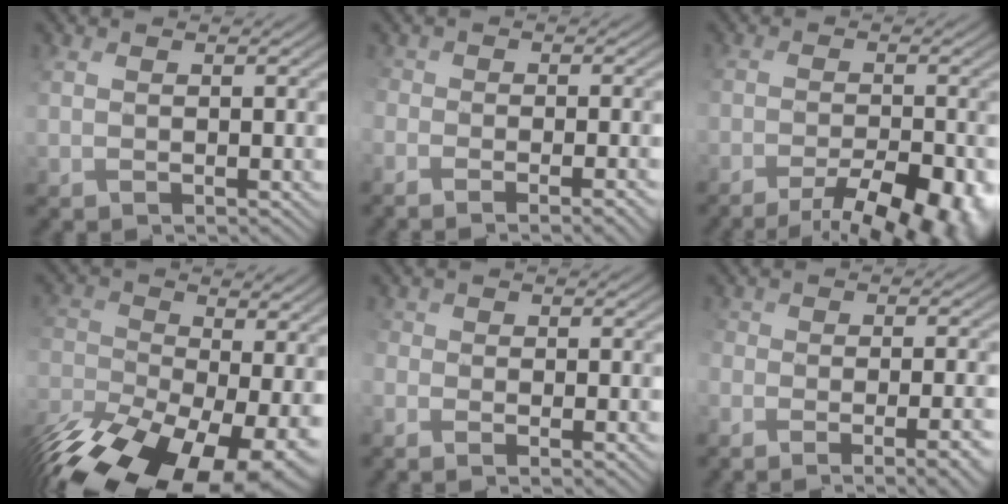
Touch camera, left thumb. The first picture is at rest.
{"total": 6.1, "force": [-3.5, 2.6, 4.2], "torque": [-0.059, -0.010, -0.040]}
{"total": 9.3, "force": [-6.7, 2.9, 5.7], "torque": [-0.088, -0.013, -0.088]}
{"total": 19.5, "force": [-11.9, 9.6, 12.2], "torque": [-0.272, -0.058, -0.179]}
{"total": 3.4, "force": [-2.2, 1.5, 2.2], "torque": [-0.050, -0.012, -0.031]}
{"total": 9.2, "force": [-5.5, 3.4, 6.6], "torque": [-0.076, -0.008, -0.058]}